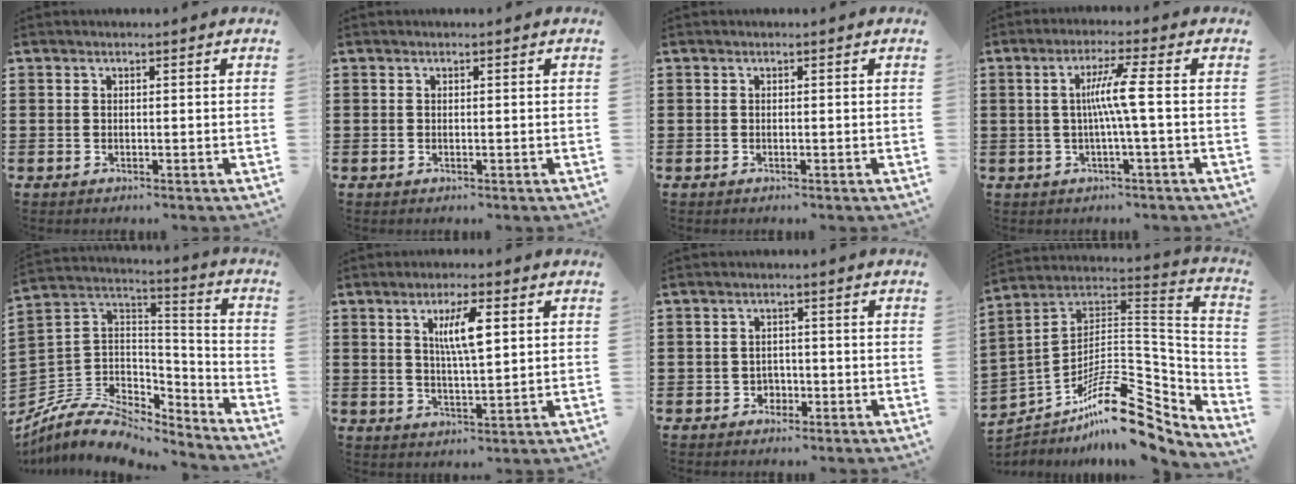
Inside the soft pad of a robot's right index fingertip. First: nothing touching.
{"total": 0.0}
{"total": 0.0}
{"total": 5.9, "force": [-0.3, -0.8, 5.8], "torque": [-0.109, -0.005, -0.013]}
{"total": 7.9, "force": [-5.7, 4.5, 3.2], "torque": [-0.078, 0.003, -0.107]}
{"total": 6.5, "force": [2.1, 1.5, 5.9], "torque": [-0.121, 0.008, 0.031]}
{"total": 1.8, "force": [-1.0, 1.4, 0.3], "torque": [-0.013, 0.000, -0.024]}
{"total": 14.7, "force": [-10.1, 5.4, 9.2], "torque": [-0.146, 0.022, -0.178]}